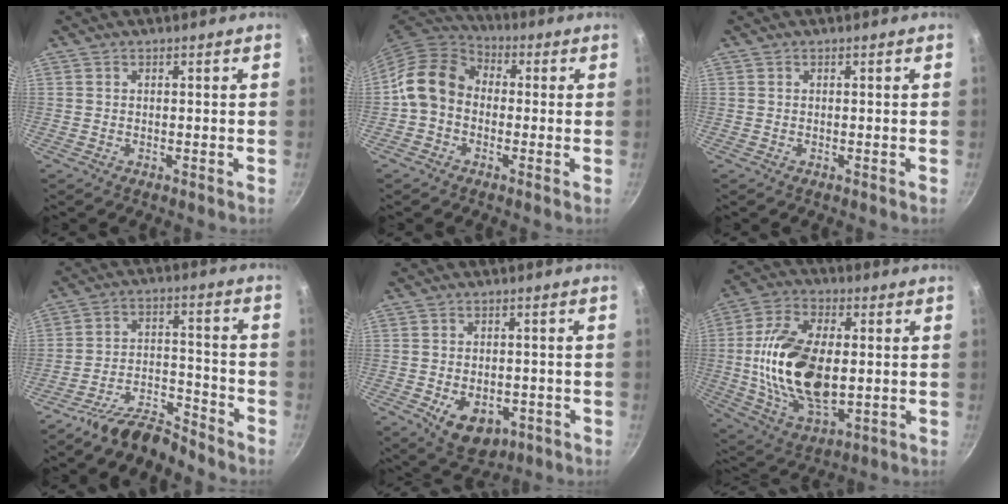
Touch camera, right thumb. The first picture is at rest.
{"total": 10.9, "force": [-0.7, 8.7, 6.5], "torque": [-0.094, 0.033, -0.035]}
{"total": 0.0}
{"total": 8.7, "force": [-8.1, 1.9, 2.5], "torque": [-0.035, 0.080, -0.154]}
{"total": 9.0, "force": [-3.0, 5.9, 6.1], "torque": [-0.067, 0.002, -0.027]}
{"total": 20.4, "force": [0.1, 11.4, 16.9], "torque": [-0.312, 0.005, 0.004]}